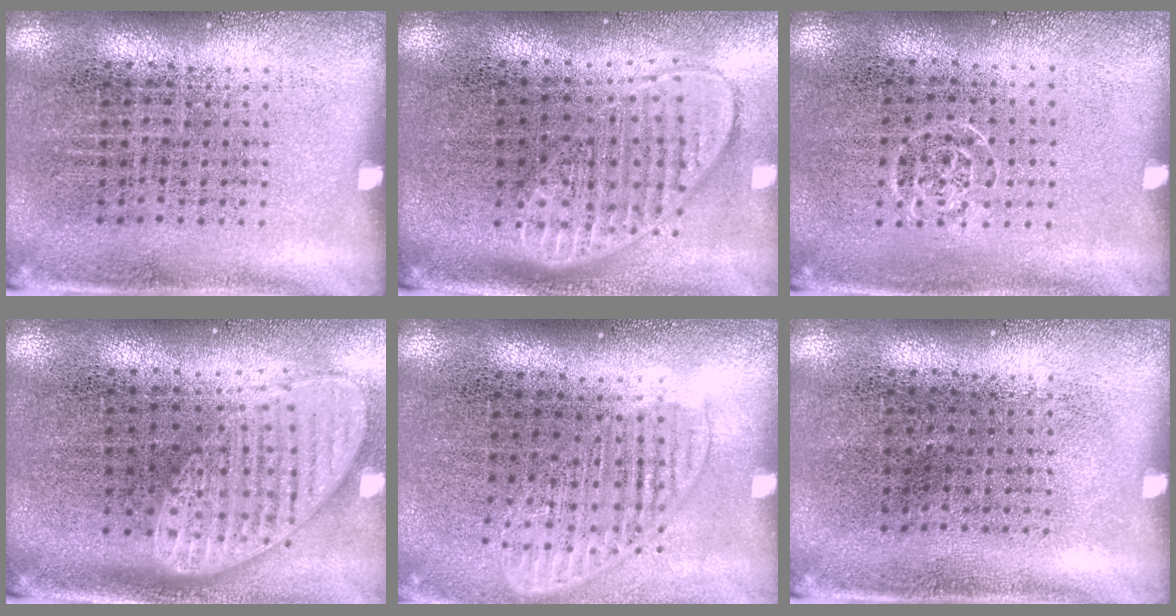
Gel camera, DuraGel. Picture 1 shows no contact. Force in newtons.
{"total": 1.8, "press": 1.5, "slide": 1.0}
{"total": 0.6, "press": 0.5, "slide": 0.3}
{"total": 2.0, "press": 1.5, "slide": 1.2}
{"total": 1.5, "press": 1.3, "slide": 0.7}
{"total": 0.0}